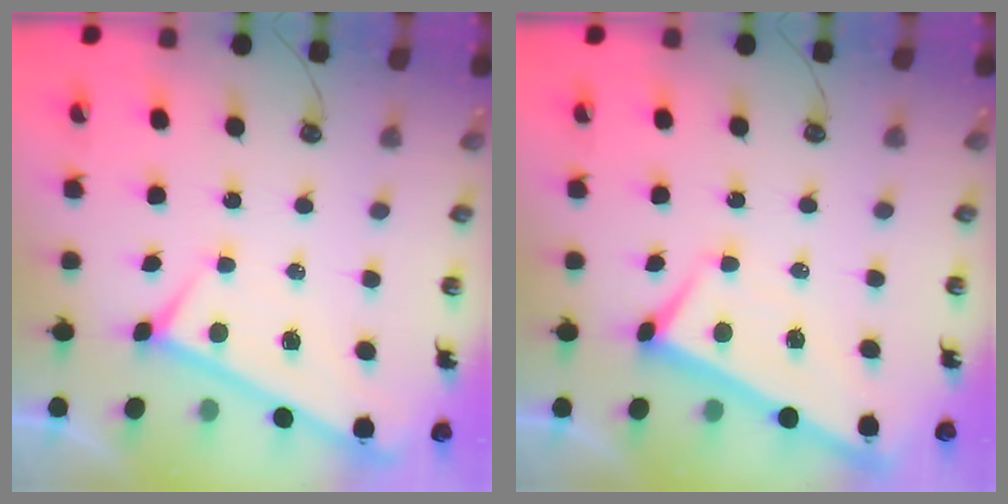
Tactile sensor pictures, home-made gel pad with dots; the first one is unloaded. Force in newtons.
{"total": 2.7, "press": 2.6, "slide": 0.3}